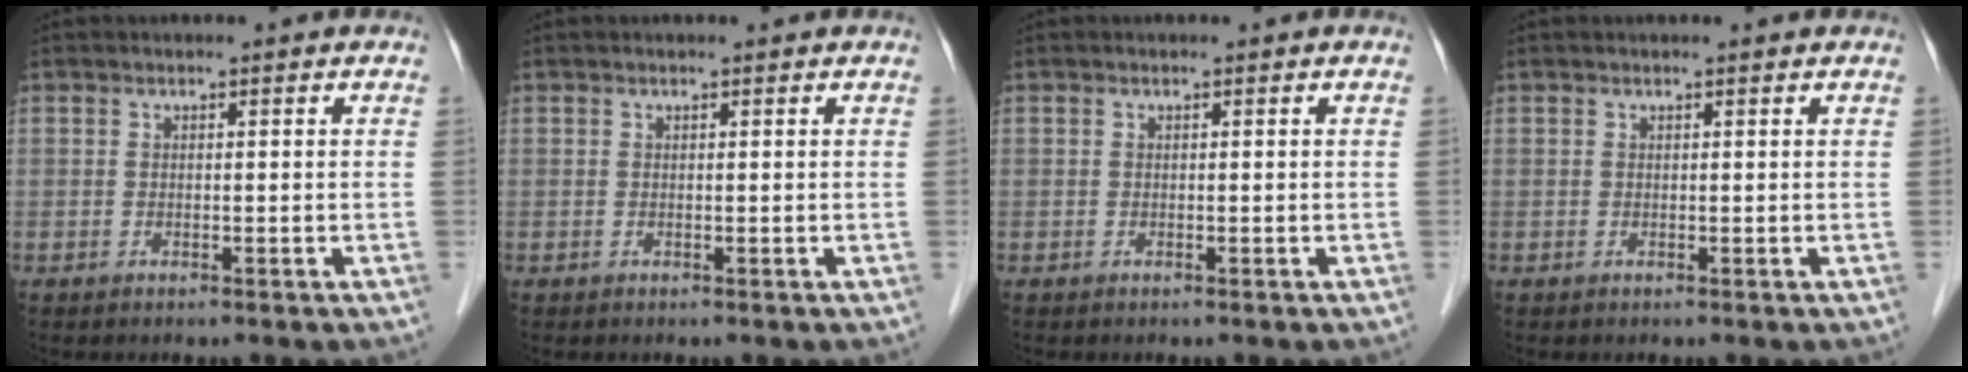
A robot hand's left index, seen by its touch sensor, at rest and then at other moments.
{"total": 0.5, "force": [0.5, 0.0, 0.2], "torque": [-0.006, 0.004, 0.007]}
{"total": 0.0}
{"total": 0.7, "force": [0.6, -0.1, 0.3], "torque": [-0.011, 0.004, 0.012]}